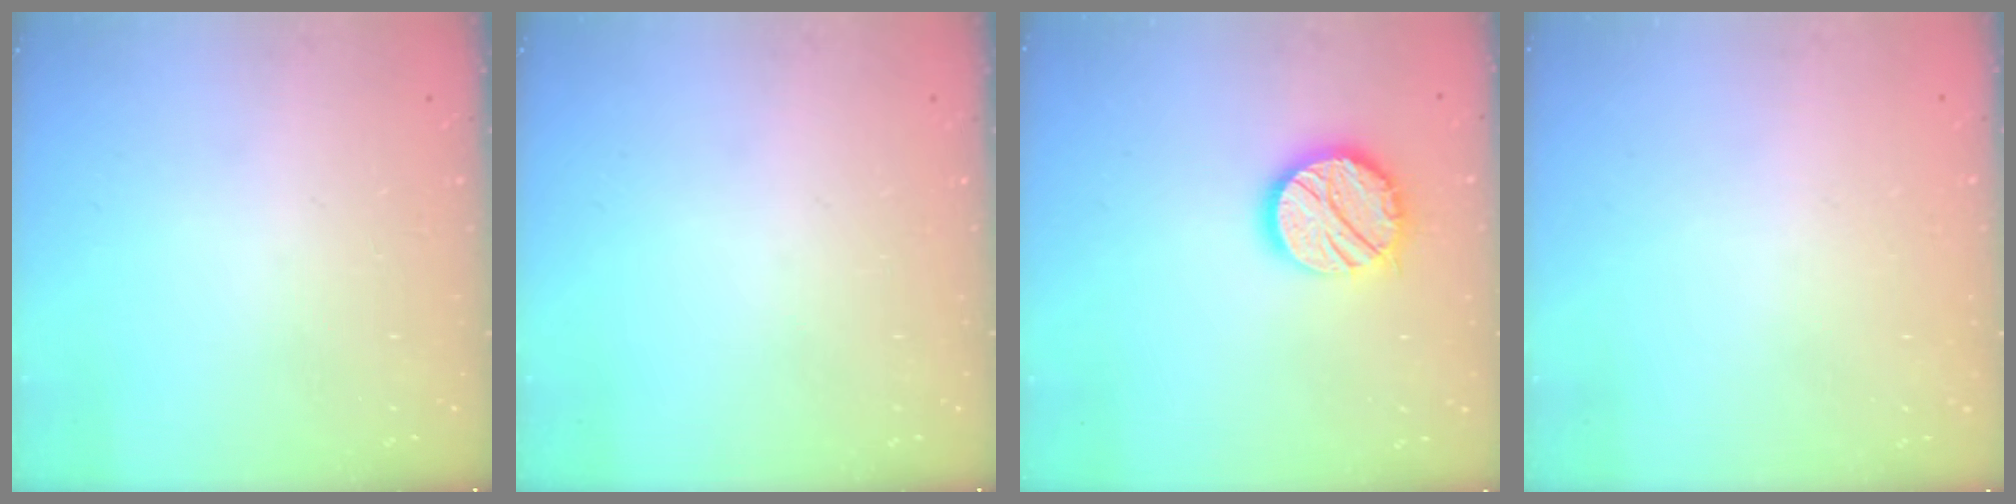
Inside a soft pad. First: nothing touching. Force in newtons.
{"total": 0.0}
{"total": 13.8, "press": 13.7, "slide": 0.8}
{"total": 0.0}